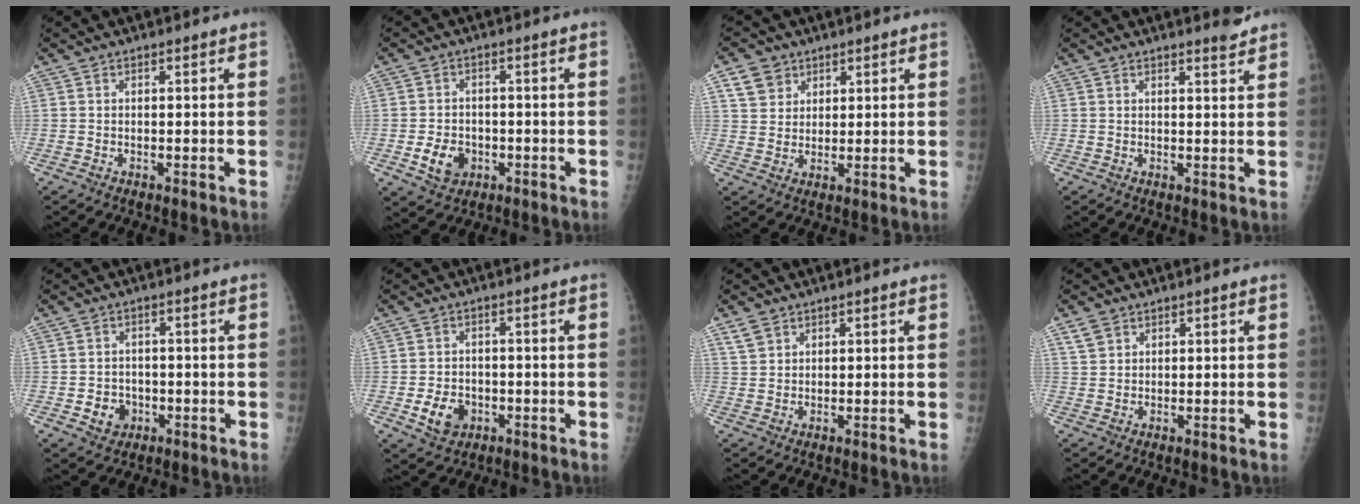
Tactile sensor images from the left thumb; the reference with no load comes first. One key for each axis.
{"total": 6.2, "fx": -2.0, "fy": 4.9, "fz": 3.2, "tx": -0.040, "ty": 0.009, "tz": -0.028}
{"total": 5.5, "fx": 3.0, "fy": 4.3, "fz": 1.5, "tx": -0.007, "ty": -0.014, "tz": 0.058}
{"total": 1.8, "fx": 1.7, "fy": -0.1, "fz": 0.7, "tx": -0.006, "ty": -0.017, "tz": 0.025}
{"total": 4.4, "fx": -1.4, "fy": 3.8, "fz": 1.7, "tx": -0.007, "ty": 0.008, "tz": -0.017}
{"total": 6.0, "fx": -2.0, "fy": 4.7, "fz": 3.2, "tx": -0.041, "ty": 0.009, "tz": -0.027}
{"total": 2.6, "fx": 1.9, "fy": 1.7, "fz": 0.8, "tx": -0.007, "ty": -0.005, "tz": 0.038}
{"total": 2.6, "fx": 1.7, "fy": 1.7, "fz": 0.9, "tx": -0.008, "ty": -0.005, "tz": 0.035}